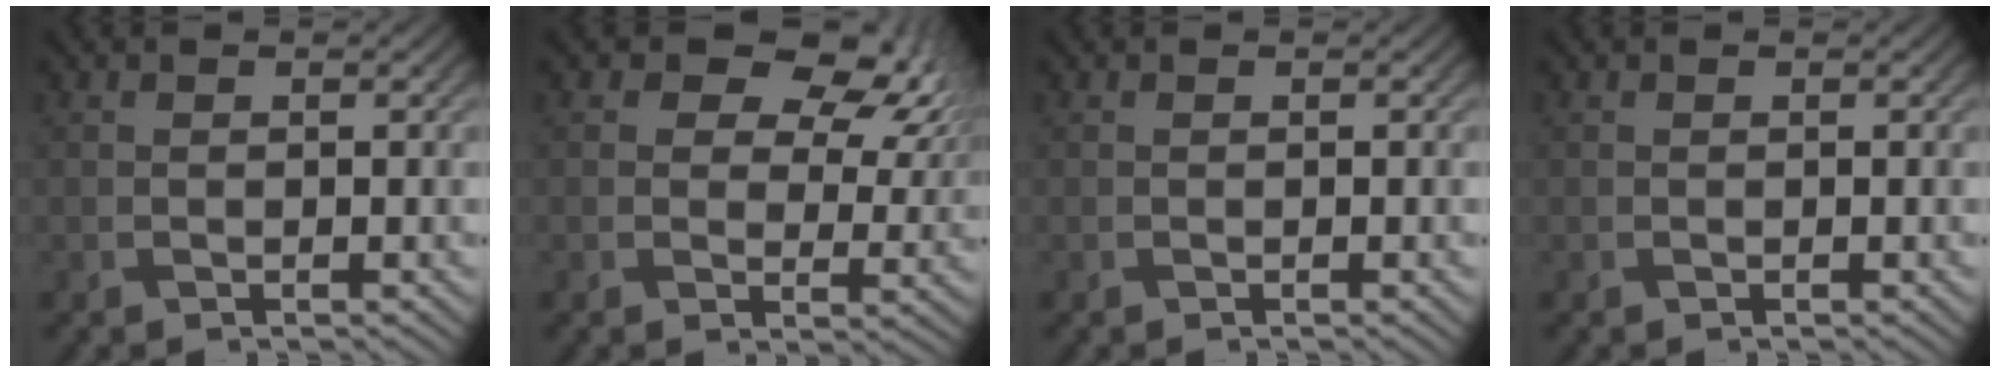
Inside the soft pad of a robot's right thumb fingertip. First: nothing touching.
{"total": 11.2, "force": [5.4, 6.9, 6.9], "torque": [-0.096, 0.005, 0.082]}
{"total": 0.0}
{"total": 0.0}